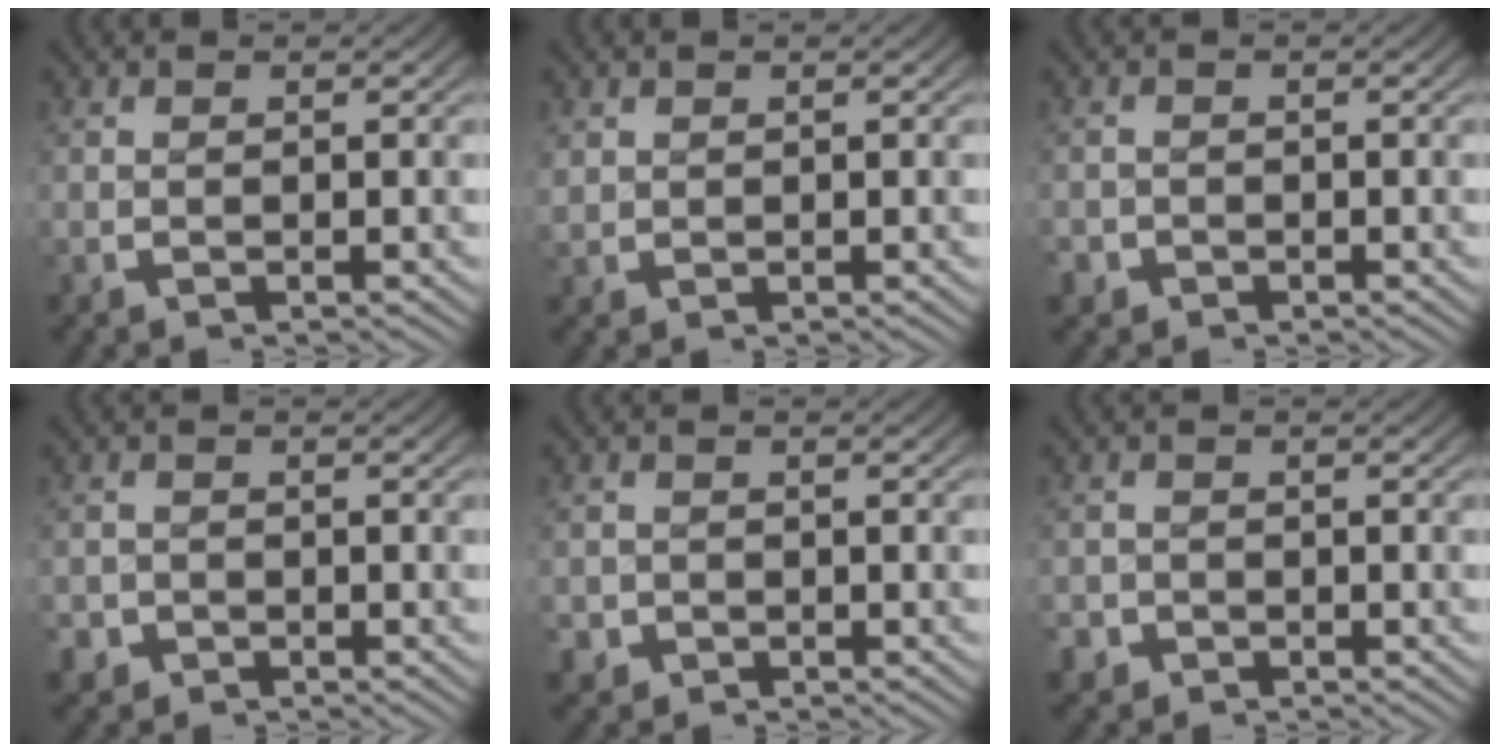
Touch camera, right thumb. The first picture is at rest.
{"total": 0.7, "force": [0.5, 0.5, -0.3], "torque": [0.006, -0.001, 0.015]}
{"total": 1.8, "force": [-1.3, 1.2, -0.4], "torque": [0.003, -0.014, -0.021]}
{"total": 2.8, "force": [-2.0, 1.9, -0.2], "torque": [-0.004, -0.022, -0.029]}
{"total": 2.5, "force": [-1.6, 1.9, -0.1], "torque": [-0.008, -0.021, -0.021]}
{"total": 2.4, "force": [-1.8, 1.5, -0.4], "torque": [-0.001, -0.019, -0.028]}